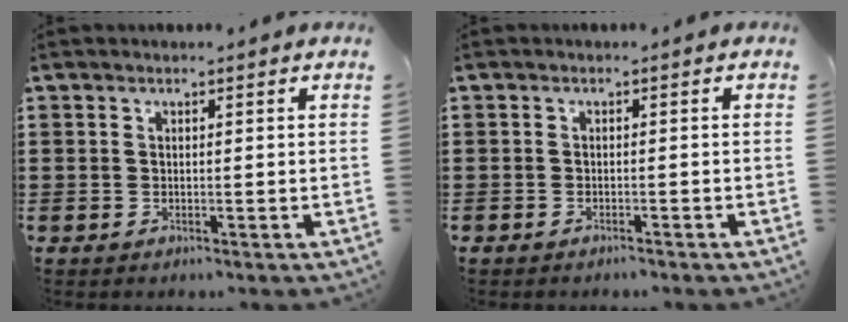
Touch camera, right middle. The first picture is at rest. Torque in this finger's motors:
{"motor_torque": [-0.15, 0.04, 0.02, -0.01]}